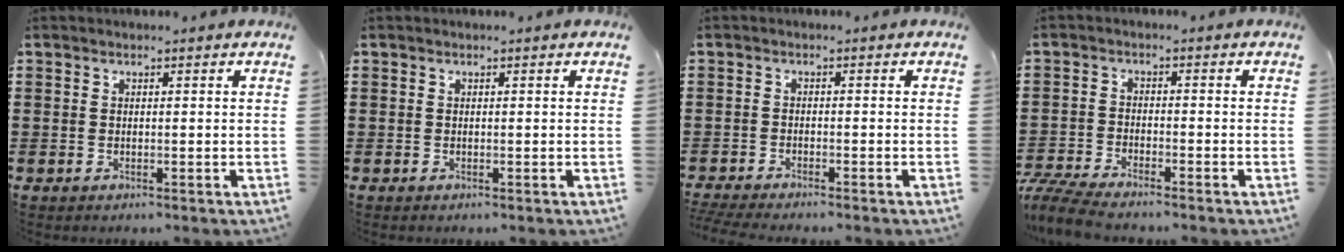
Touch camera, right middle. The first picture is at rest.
{"total": 0.0}
{"total": 2.2, "force": [-2.2, 0.0, 0.4], "torque": [-0.018, -0.002, -0.047]}
{"total": 5.5, "force": [-5.2, 0.6, 1.7], "torque": [-0.052, -0.006, -0.107]}